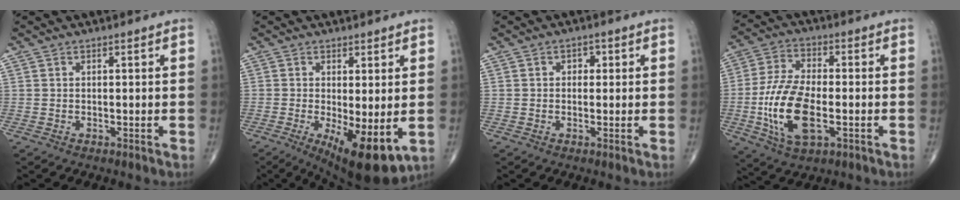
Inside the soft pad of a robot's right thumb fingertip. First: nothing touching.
{"total": 11.0, "force": [-2.6, 3.6, 10.1], "torque": [-0.151, -0.025, -0.027]}
{"total": 1.8, "force": [0.3, 1.5, 1.0], "torque": [-0.001, 0.004, -0.001]}
{"total": 14.9, "force": [-3.1, 7.0, 12.7], "torque": [-0.257, 0.007, -0.054]}